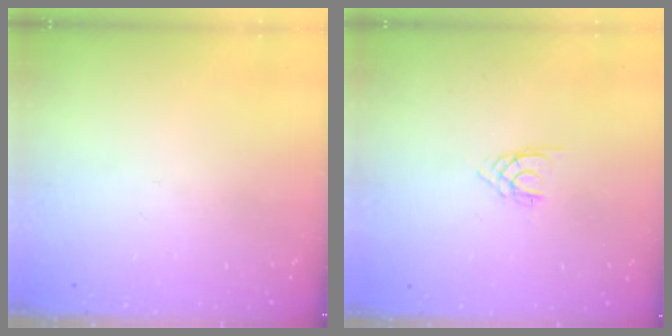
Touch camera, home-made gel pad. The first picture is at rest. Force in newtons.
{"total": 1.6, "press": 1.6, "slide": 0.3}